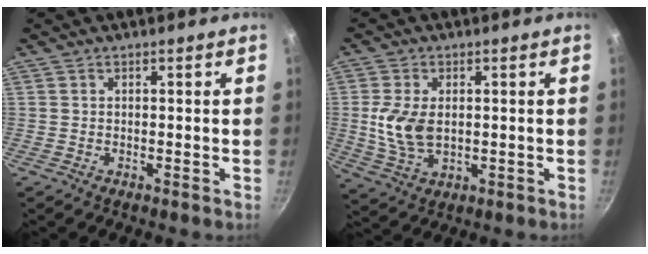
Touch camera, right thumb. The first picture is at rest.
{"total": 8.6, "force": [0.4, 5.3, 6.8], "torque": [-0.135, -0.011, 0.014]}